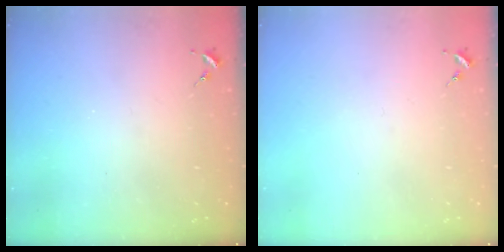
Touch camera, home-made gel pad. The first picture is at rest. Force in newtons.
{"total": 0.0}